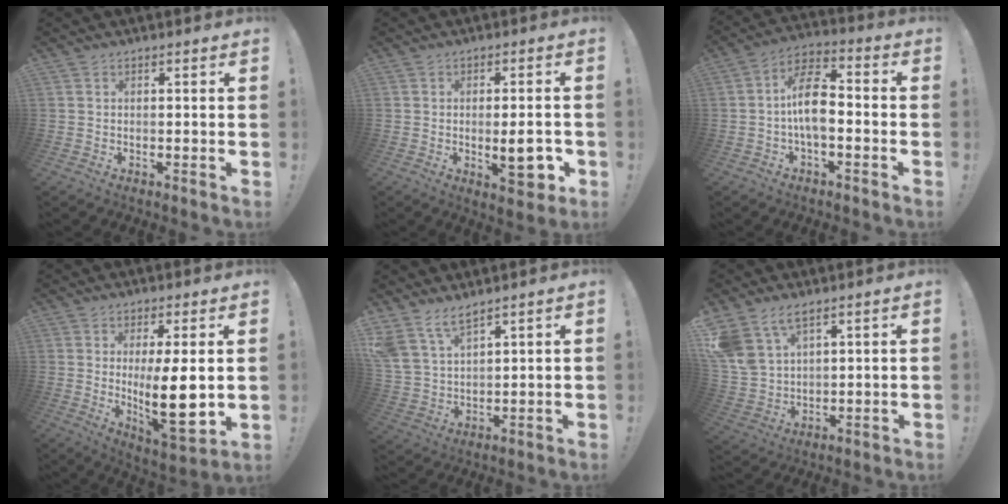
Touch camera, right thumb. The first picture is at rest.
{"total": 9.3, "force": [-1.8, 3.3, 8.5], "torque": [-0.090, -0.006, -0.025]}
{"total": 11.3, "force": [-1.1, 5.9, 9.5], "torque": [-0.163, 0.015, -0.017]}
{"total": 14.0, "force": [0.5, 4.4, 13.3], "torque": [-0.198, -0.023, 0.013]}
{"total": 8.4, "force": [6.9, 3.1, 3.7], "torque": [-0.090, -0.034, 0.140]}
{"total": 10.1, "force": [6.9, 5.6, 4.8], "torque": [-0.118, -0.037, 0.139]}